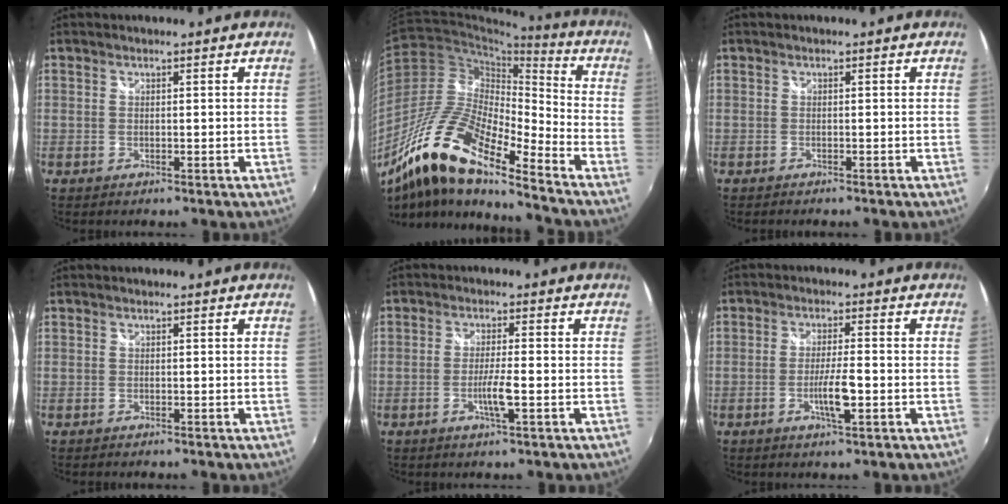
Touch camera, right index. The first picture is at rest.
{"total": 18.7, "force": [-12.6, 4.4, 13.1], "torque": [-0.241, -0.010, -0.253]}
{"total": 1.0, "force": [-1.0, 0.2, 0.2], "torque": [-0.006, -0.010, -0.016]}
{"total": 0.7, "force": [-0.5, 0.4, -0.2], "torque": [-0.001, -0.004, -0.011]}
{"total": 3.9, "force": [-1.5, -0.1, 3.5], "torque": [-0.066, -0.005, -0.029]}
{"total": 4.9, "force": [-1.8, 0.3, 4.5], "torque": [-0.085, -0.005, -0.032]}